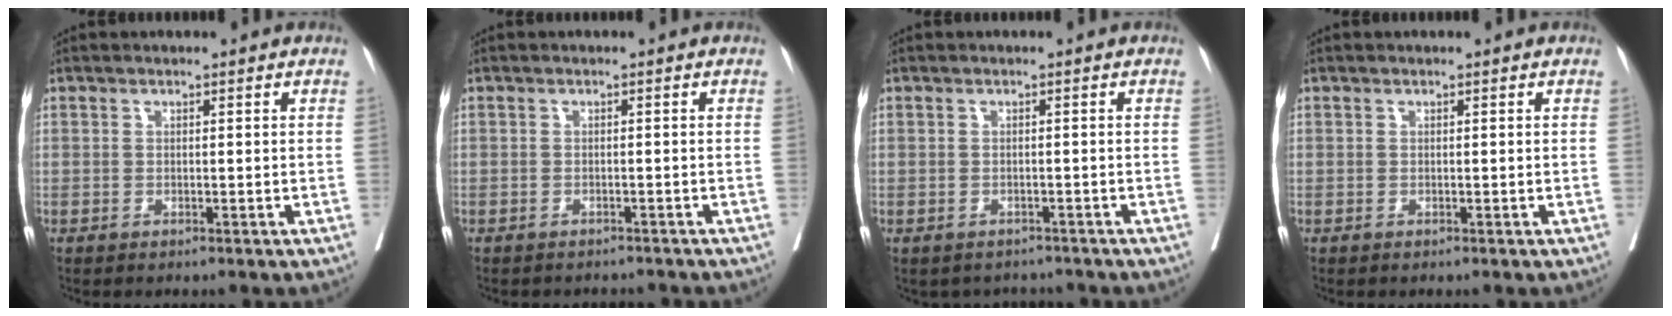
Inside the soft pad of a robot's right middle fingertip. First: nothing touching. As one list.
[{"total": 4.1, "force": [-3.9, 1.2, 0.5], "torque": [0.000, -0.002, -0.046]}, {"total": 3.1, "force": [-2.8, 1.4, -0.1], "torque": [0.006, 0.008, -0.037]}, {"total": 0.0}]